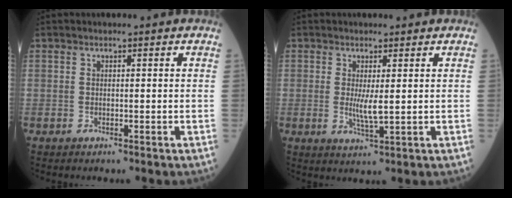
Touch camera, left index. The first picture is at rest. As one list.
[{"total": 3.1, "force": [0.3, 0.4, 3.1], "torque": [-0.061, -0.007, 0.009]}]